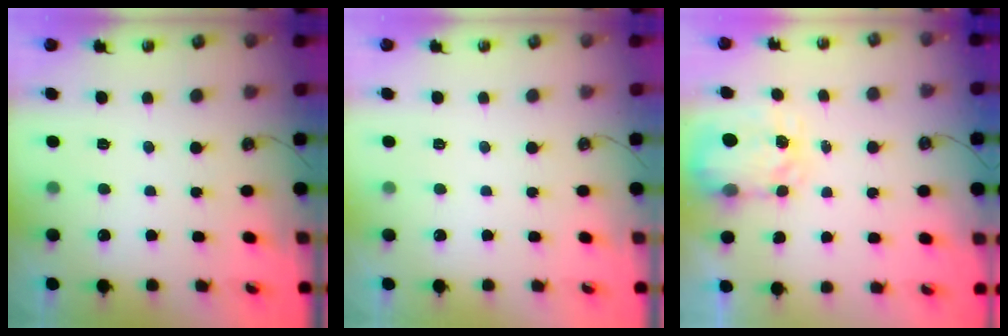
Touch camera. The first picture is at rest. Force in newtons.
{"total": 0.0}
{"total": 3.9, "press": 3.8, "slide": 0.6}